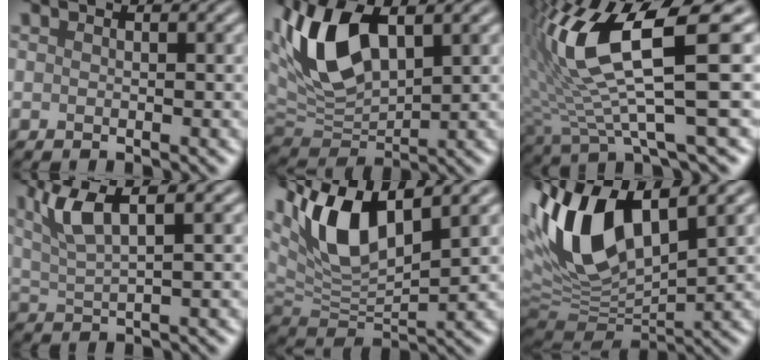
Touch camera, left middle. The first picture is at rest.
{"total": 9.1, "force": [2.9, 4.7, 7.3], "torque": [-0.161, 0.006, 0.048]}
{"total": 11.8, "force": [2.8, 2.9, 11.1], "torque": [-0.222, 0.000, 0.055]}
{"total": 5.3, "force": [2.7, 1.3, 4.4], "torque": [-0.086, 0.013, 0.055]}
{"total": 9.9, "force": [4.7, 4.2, 7.7], "torque": [-0.166, 0.008, 0.083]}
{"total": 11.8, "force": [3.8, 5.2, 9.9], "torque": [-0.220, 0.006, 0.068]}